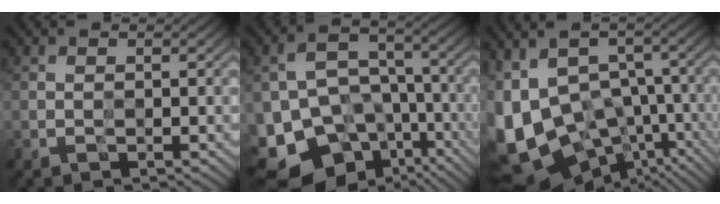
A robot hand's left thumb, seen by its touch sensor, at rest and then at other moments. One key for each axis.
{"total": 16.0, "fx": -8.1, "fy": 11.5, "fz": 7.6, "tx": -0.190, "ty": -0.033, "tz": -0.097}
{"total": 15.8, "fx": -5.9, "fy": 10.6, "fz": 10.1, "tx": -0.246, "ty": -0.015, "tz": -0.048}